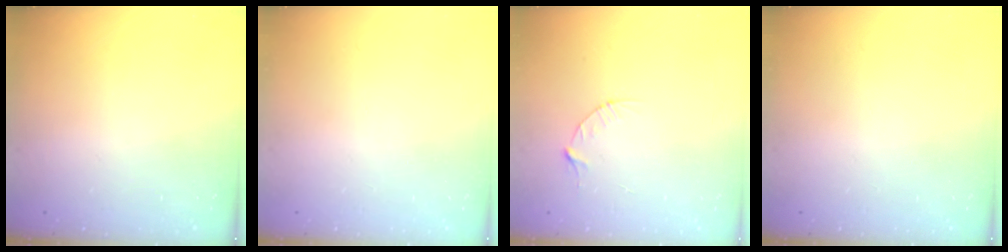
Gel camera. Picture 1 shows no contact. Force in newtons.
{"total": 0.0}
{"total": 4.1, "press": 4.1, "slide": 0.4}
{"total": 0.0}